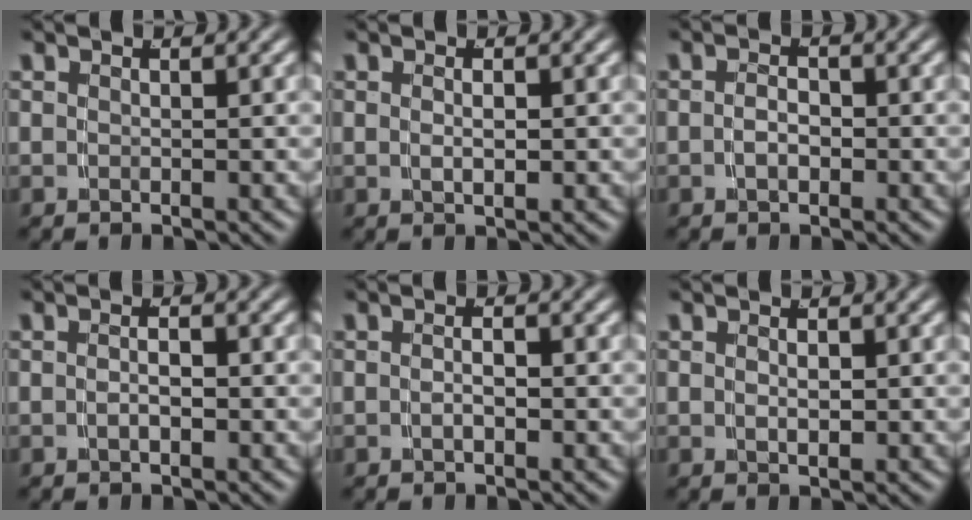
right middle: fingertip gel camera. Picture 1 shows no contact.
{"total": 1.2, "force": [0.0, -0.1, 1.2], "torque": [-0.019, -0.009, 0.007]}
{"total": 1.4, "force": [-0.8, 0.6, 1.0], "torque": [-0.023, -0.005, -0.011]}
{"total": 1.4, "force": [-0.8, 0.3, 1.1], "torque": [-0.015, -0.003, -0.012]}
{"total": 1.3, "force": [-0.8, 0.2, 1.0], "torque": [-0.015, -0.003, -0.012]}
{"total": 0.9, "force": [0.0, 0.1, 0.9], "torque": [-0.015, -0.010, 0.009]}